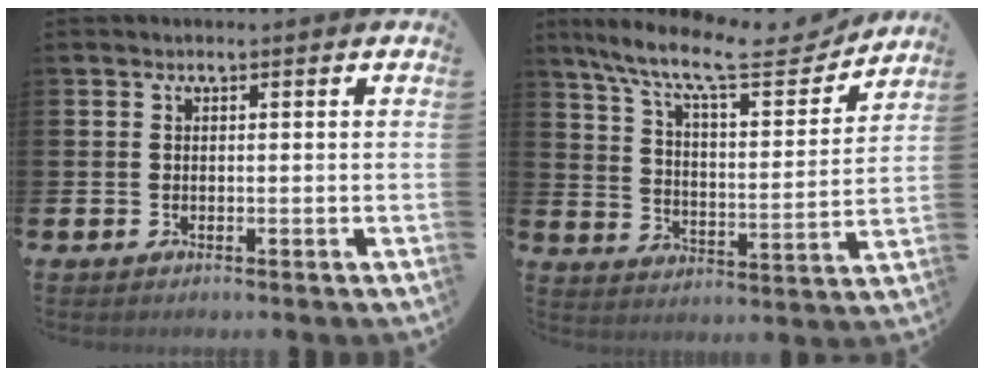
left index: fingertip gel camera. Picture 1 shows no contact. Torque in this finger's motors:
{"motor_torque": [0.61, -1.52, 0.51, 0.18]}